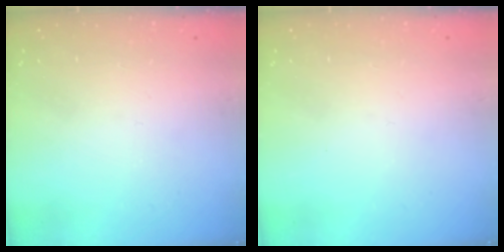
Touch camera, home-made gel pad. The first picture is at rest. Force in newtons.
{"total": 0.0}